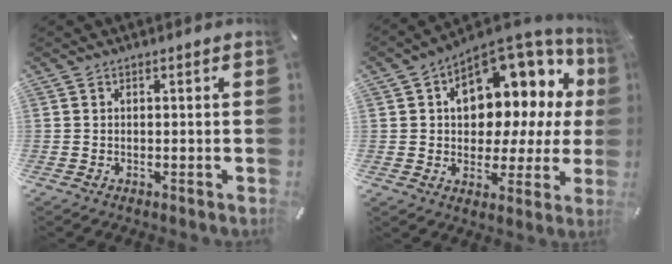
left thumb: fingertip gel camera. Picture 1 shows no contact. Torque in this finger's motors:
{"motor_torque": [2.50, 2.51, 1.51, -1.26, 0.36]}